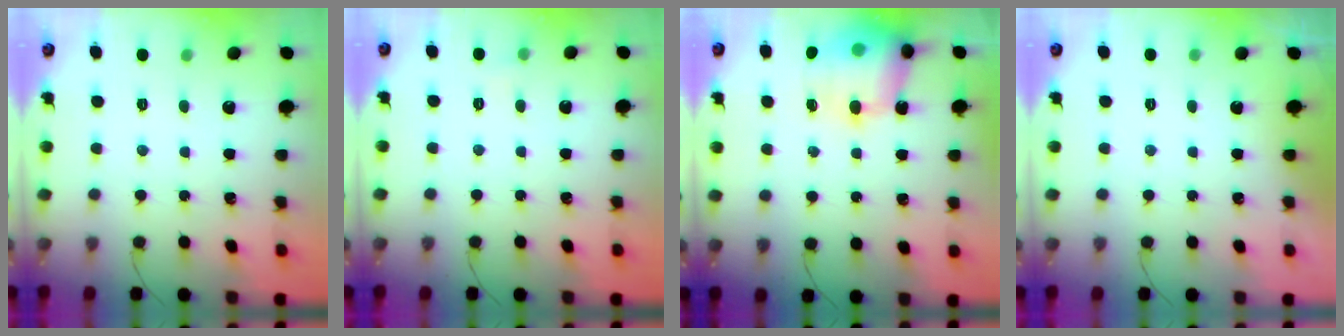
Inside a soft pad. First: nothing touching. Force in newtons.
{"total": 3.6, "press": 3.5, "slide": 0.9}
{"total": 16.0, "press": 15.7, "slide": 3.1}
{"total": 0.0}